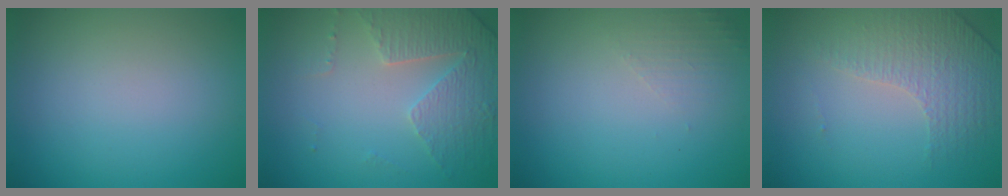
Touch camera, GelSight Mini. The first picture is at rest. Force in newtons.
{"total": 4.7, "press": 3.4, "slide": 3.3}
{"total": 1.3, "press": 1.2, "slide": 0.4}
{"total": 4.4, "press": 2.8, "slide": 3.4}